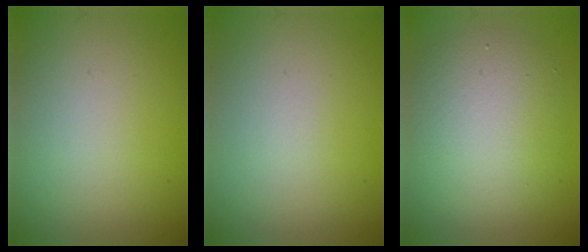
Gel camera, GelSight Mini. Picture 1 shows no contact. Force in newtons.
{"total": 0.0}
{"total": 5.6, "press": 5.6, "slide": 0.5}